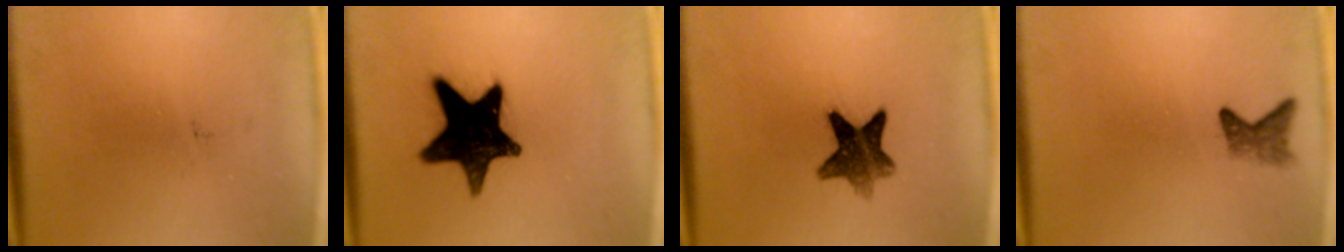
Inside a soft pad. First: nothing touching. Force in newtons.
{"total": 16.8}
{"total": 8.5}
{"total": 2.4}